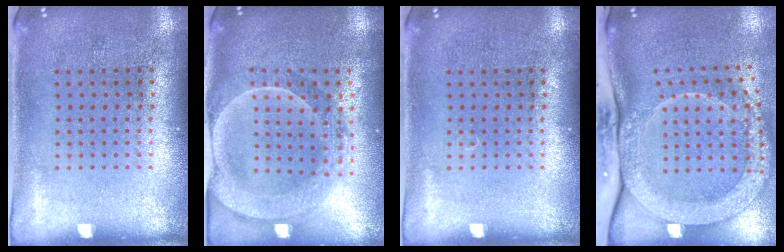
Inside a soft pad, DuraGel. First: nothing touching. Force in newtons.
{"total": 2.3, "press": 2.1, "slide": 0.9}
{"total": 0.0}
{"total": 3.3, "press": 2.4, "slide": 2.3}